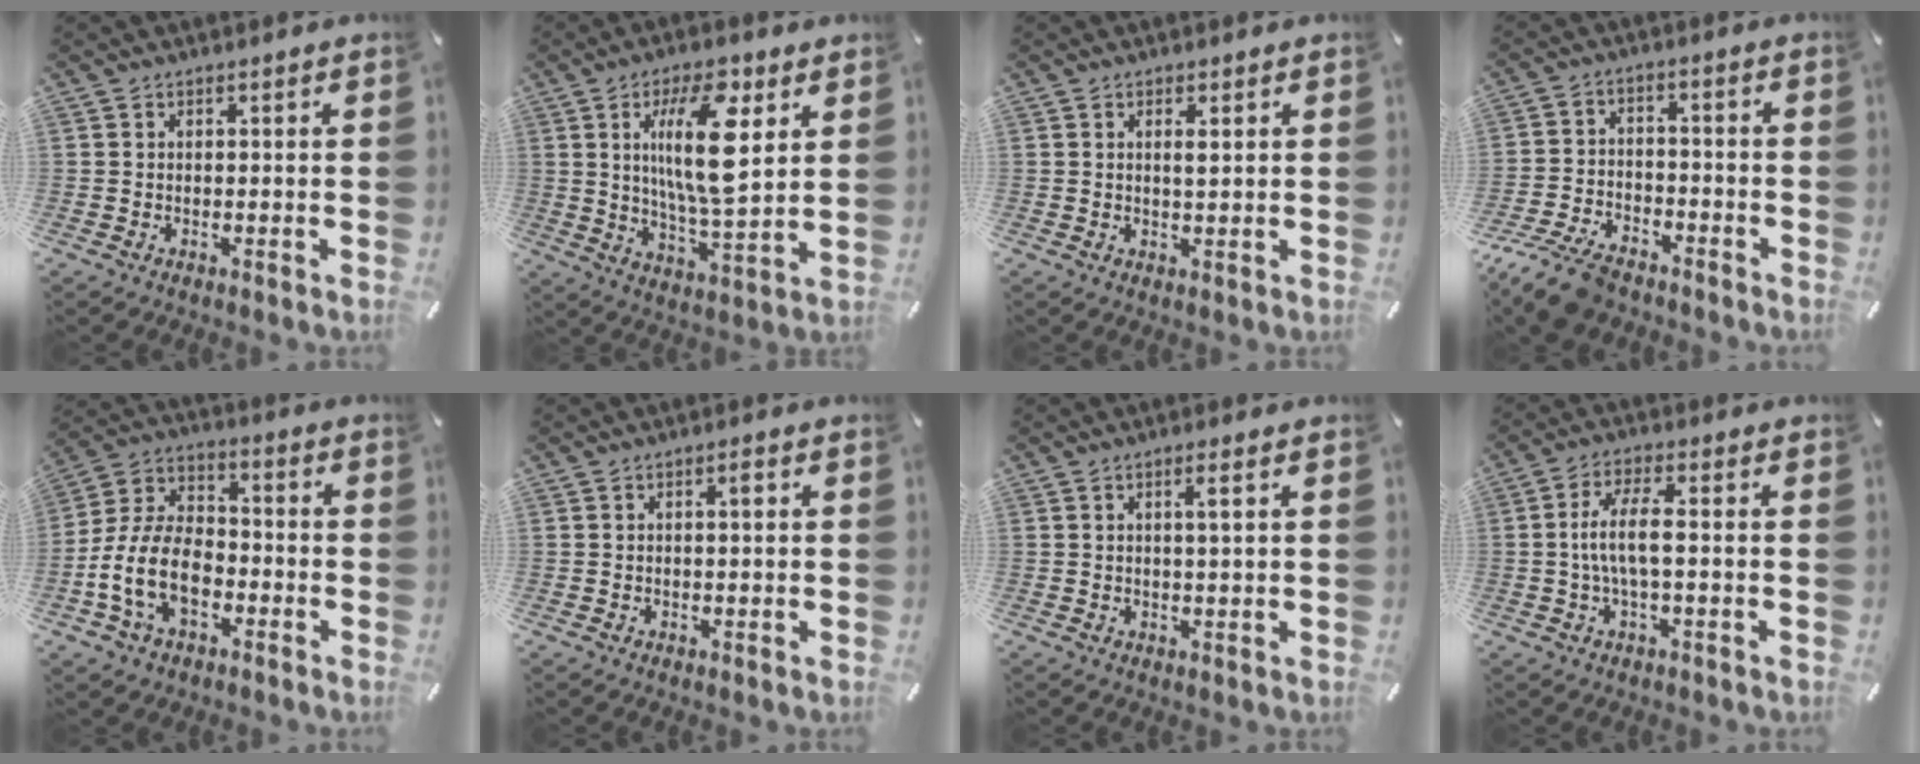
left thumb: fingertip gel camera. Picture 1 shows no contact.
{"total": 16.1, "force": [5.4, 5.3, 14.2], "torque": [-0.278, -0.019, 0.078]}
{"total": 2.1, "force": [0.7, 0.6, 2.0], "torque": [-0.032, -0.002, 0.008]}
{"total": 9.6, "force": [-7.8, 3.8, 4.3], "torque": [-0.088, 0.037, -0.150]}
{"total": 13.7, "force": [-5.2, 8.8, 9.1], "torque": [-0.208, 0.018, -0.098]}
{"total": 1.7, "force": [0.3, 0.4, 1.6], "torque": [-0.033, 0.005, 0.002]}
{"total": 2.9, "force": [0.9, 0.1, 2.8], "torque": [-0.055, 0.001, 0.011]}
{"total": 7.9, "force": [-0.3, 2.2, 7.6], "torque": [-0.156, -0.001, -0.012]}